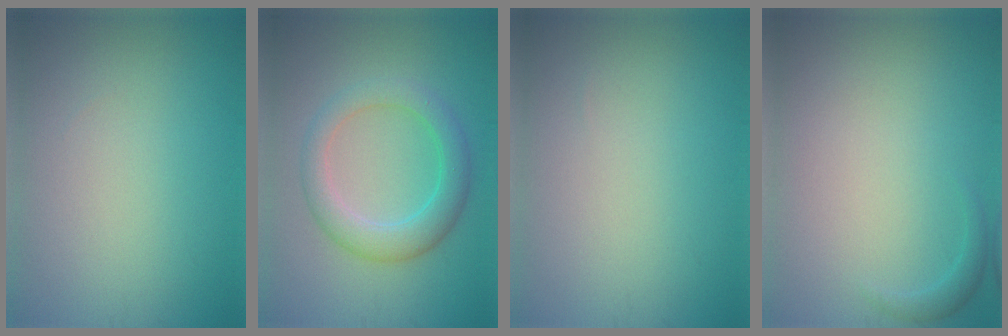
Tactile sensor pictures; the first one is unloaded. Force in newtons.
{"total": 4.3, "press": 4.3, "slide": 0.1}
{"total": 0.0}
{"total": 1.0, "press": 1.0, "slide": 0.1}